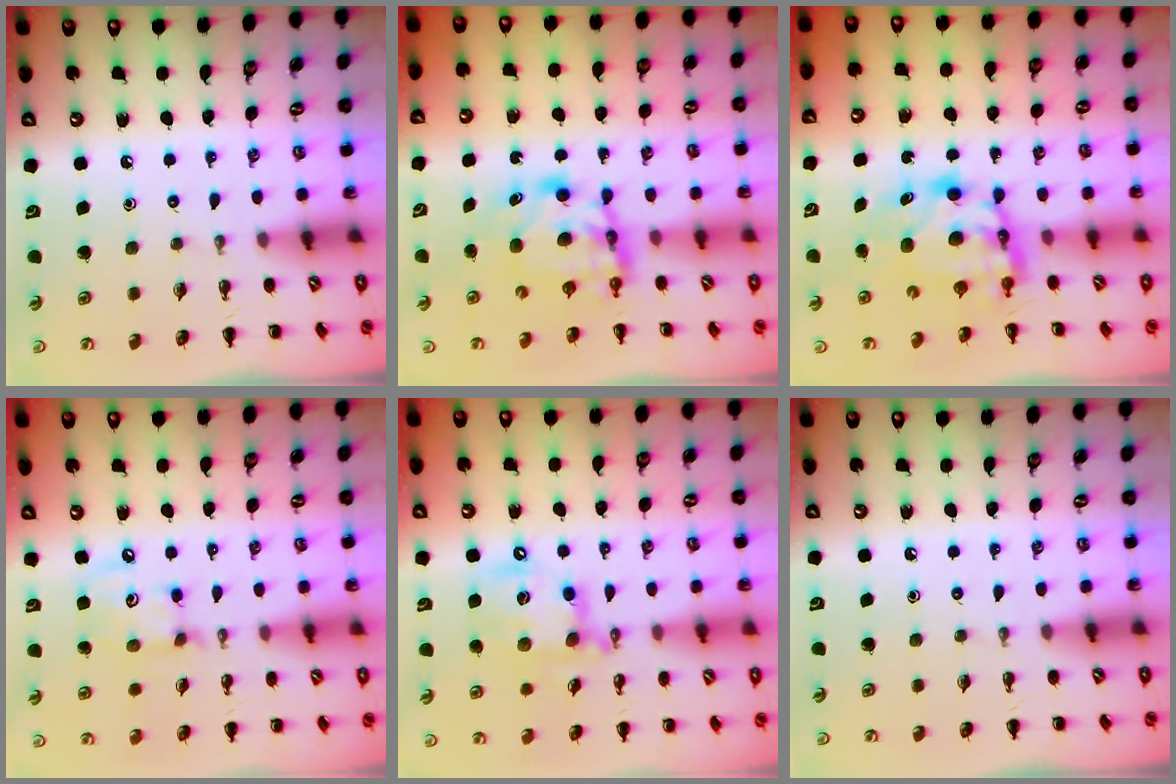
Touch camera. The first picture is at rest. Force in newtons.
{"total": 5.9, "press": 5.9, "slide": 0.6}
{"total": 5.6, "press": 5.5, "slide": 1.1}
{"total": 6.4, "press": 6.4, "slide": 0.5}
{"total": 15.7, "press": 15.4, "slide": 2.9}
{"total": 0.0}